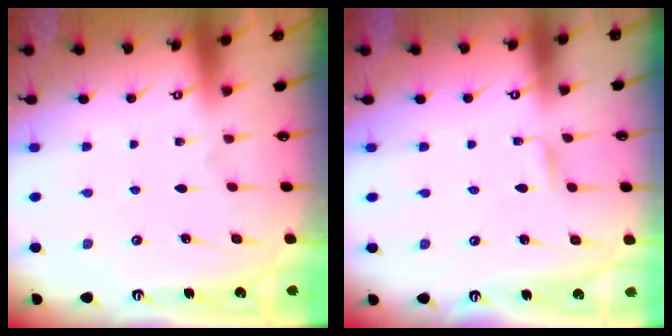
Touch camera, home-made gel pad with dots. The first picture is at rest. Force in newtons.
{"total": 1.8, "press": 1.8, "slide": 0.2}